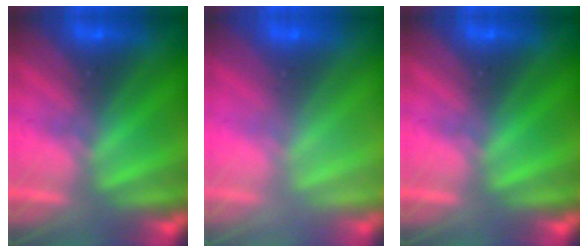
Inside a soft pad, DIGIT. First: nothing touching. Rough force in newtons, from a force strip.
{"total": 2.2}
{"total": 0.0}